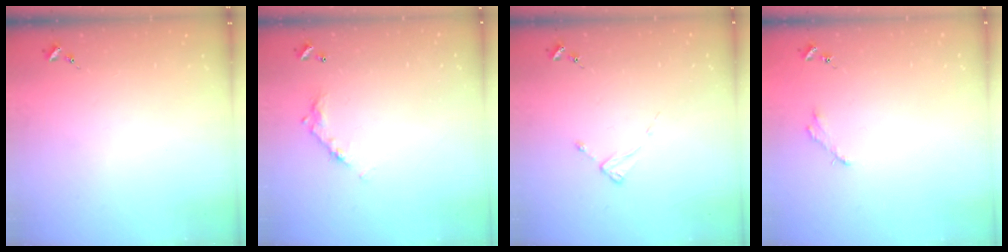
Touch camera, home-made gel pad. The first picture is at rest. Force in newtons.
{"total": 8.4, "press": 8.4, "slide": 0.4}
{"total": 2.4, "press": 2.4, "slide": 0.3}
{"total": 2.5, "press": 2.5, "slide": 0.2}